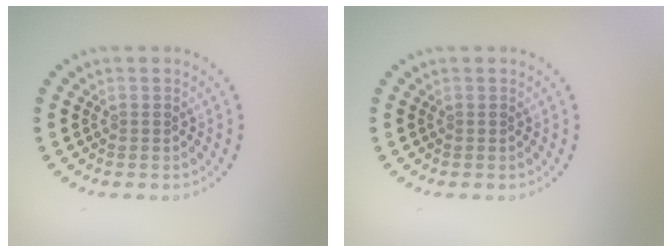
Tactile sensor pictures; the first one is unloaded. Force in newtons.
{"total": 0.0}